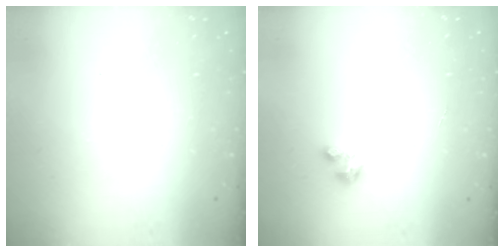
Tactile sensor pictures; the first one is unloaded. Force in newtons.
{"total": 2.0, "press": 2.0, "slide": 0.2}